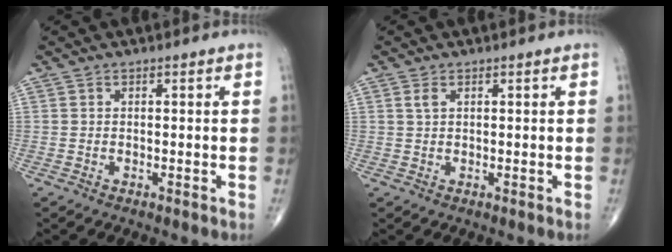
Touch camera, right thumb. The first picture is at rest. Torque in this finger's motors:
{"motor_torque": [-0.25, 0.16, 0.12, 0.04, 0.02]}